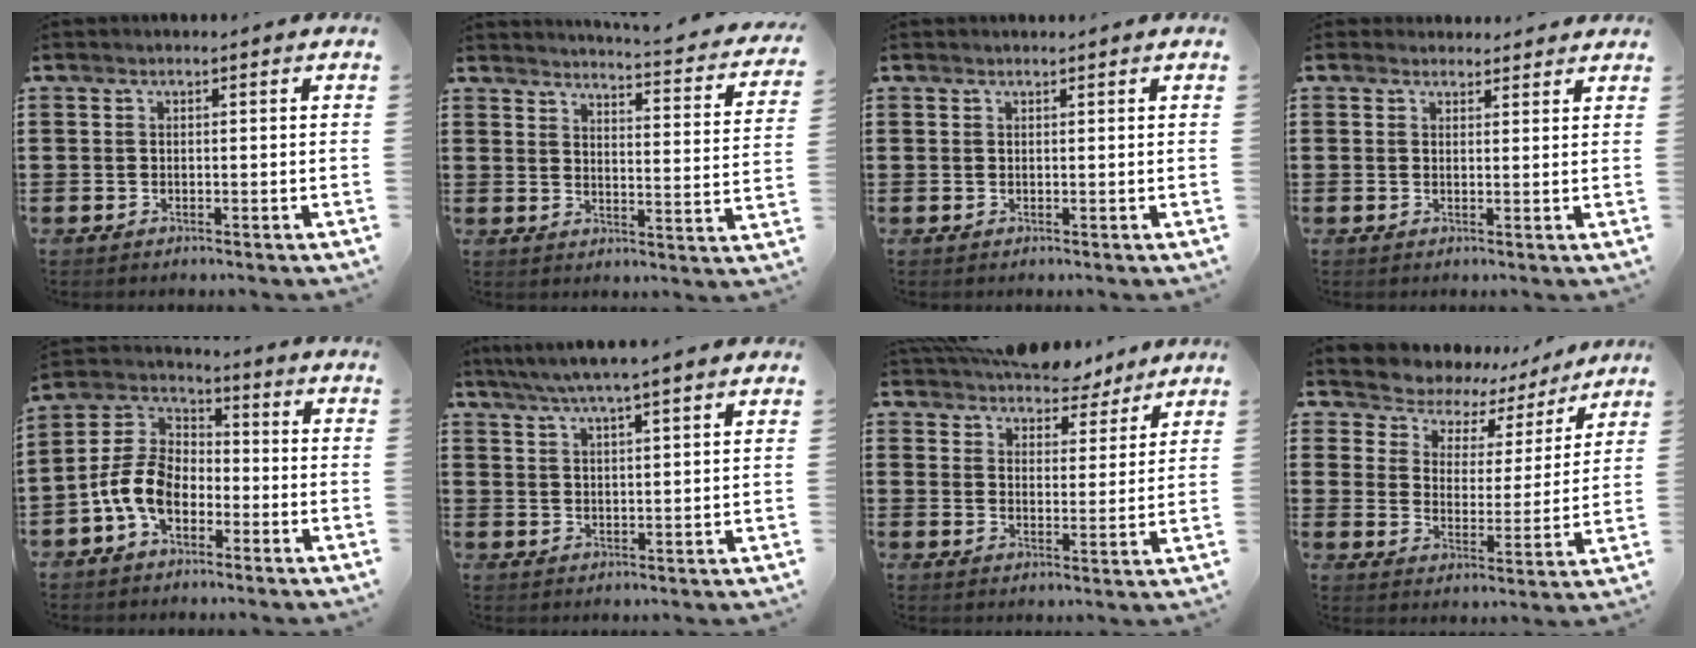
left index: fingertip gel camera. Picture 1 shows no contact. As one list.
[{"total": 3.5, "force": [3.3, -0.4, 1.0], "torque": [-0.023, -0.039, 0.046]}, {"total": 0.0}, {"total": 2.0, "force": [1.8, 1.0, -0.2], "torque": [-0.003, 0.004, 0.035]}, {"total": 8.5, "force": [-3.5, 5.4, 5.5], "torque": [-0.153, -0.002, -0.077]}, {"total": 4.7, "force": [4.0, -0.2, 2.4], "torque": [-0.059, -0.014, 0.069]}, {"total": 6.4, "force": [6.2, 1.6, 0.5], "torque": [-0.029, -0.028, 0.113]}, {"total": 4.4, "force": [4.0, 2.0, -0.1], "torque": [-0.033, -0.035, 0.062]}]